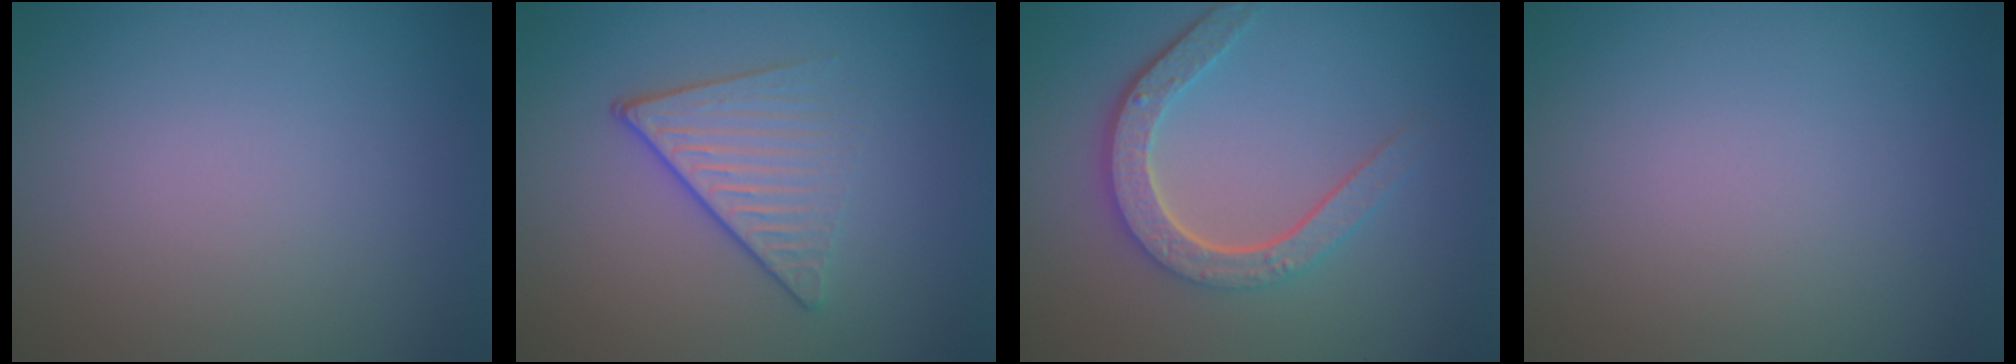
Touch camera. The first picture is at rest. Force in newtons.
{"total": 4.2, "press": 2.9, "slide": 3.0}
{"total": 4.7, "press": 3.5, "slide": 3.1}
{"total": 0.0}